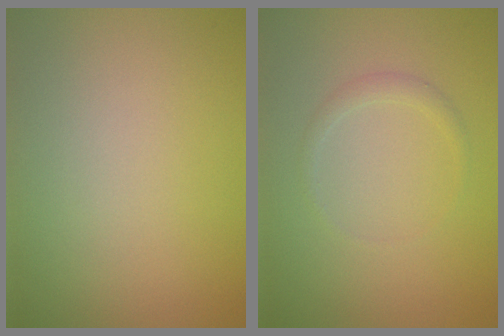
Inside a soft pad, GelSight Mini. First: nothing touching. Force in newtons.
{"total": 0.9, "press": 0.9, "slide": 0.0}